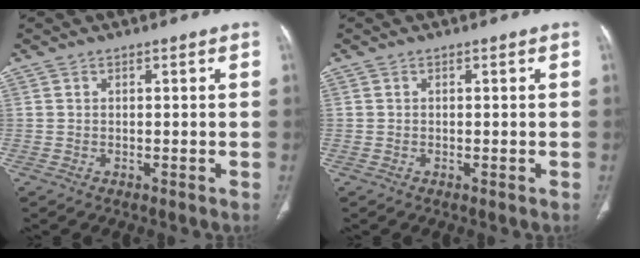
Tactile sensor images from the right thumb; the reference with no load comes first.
{"total": 0.0}